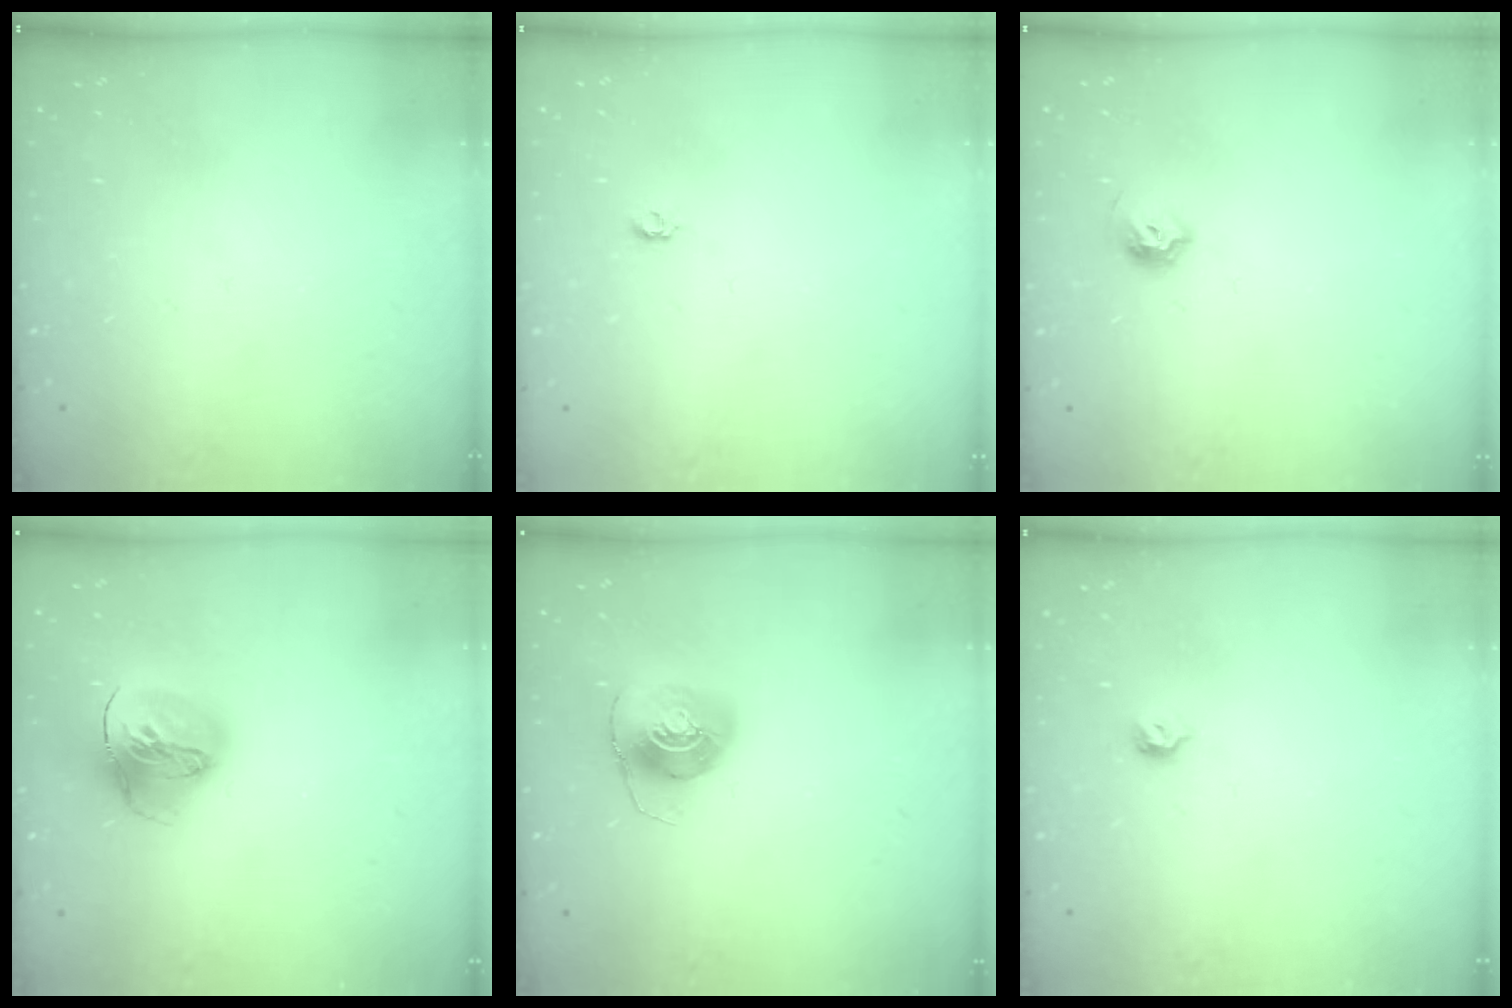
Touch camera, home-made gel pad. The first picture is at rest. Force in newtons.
{"total": 4.0, "press": 4.0, "slide": 0.4}
{"total": 5.7, "press": 5.6, "slide": 1.0}
{"total": 16.9, "press": 16.8, "slide": 1.7}
{"total": 8.8, "press": 8.8, "slide": 0.1}
{"total": 3.8, "press": 3.7, "slide": 0.8}